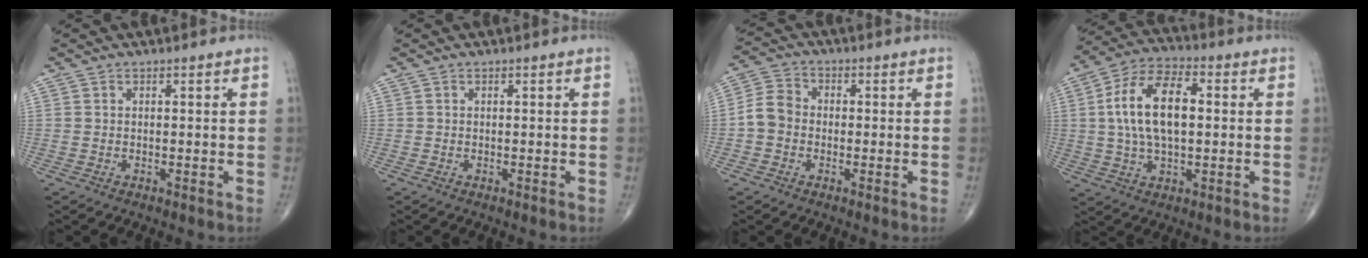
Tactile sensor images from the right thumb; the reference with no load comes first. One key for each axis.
{"total": 0.0}
{"total": 5.7, "fx": -1.1, "fy": 4.8, "fz": 2.8, "tx": -0.043, "ty": 0.019, "tz": -0.034}
{"total": 14.7, "fx": 1.5, "fy": 7.6, "fz": 12.5, "tx": -0.236, "ty": 0.022, "tz": 0.024}